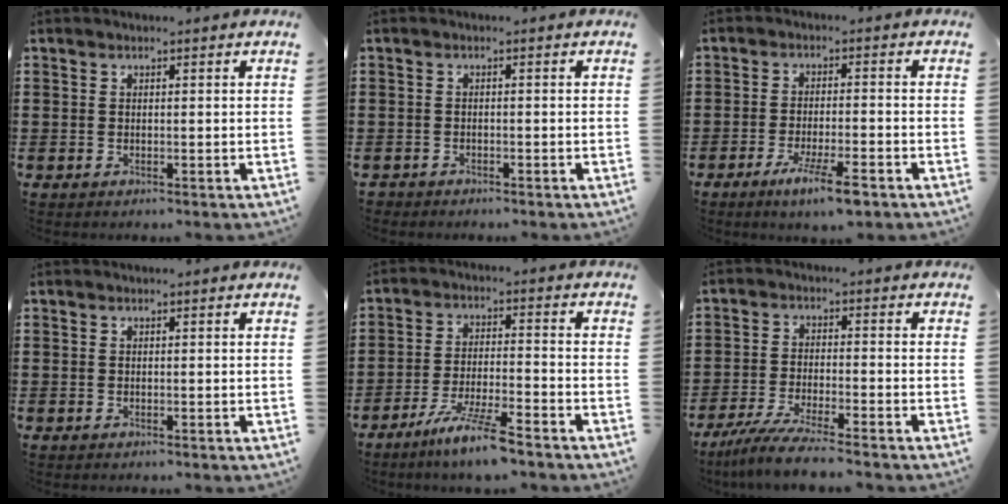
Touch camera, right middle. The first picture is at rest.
{"total": 1.0, "force": [-1.0, 0.2, 0.0], "torque": [-0.003, 0.002, -0.023]}
{"total": 6.1, "force": [-3.9, 0.7, 4.6], "torque": [-0.084, -0.009, -0.066]}
{"total": 0.0}
{"total": 7.4, "force": [-6.0, 0.1, 4.4], "torque": [-0.087, -0.010, -0.112]}
{"total": 5.8, "force": [-5.2, -0.4, 2.5], "torque": [-0.060, -0.021, -0.102]}